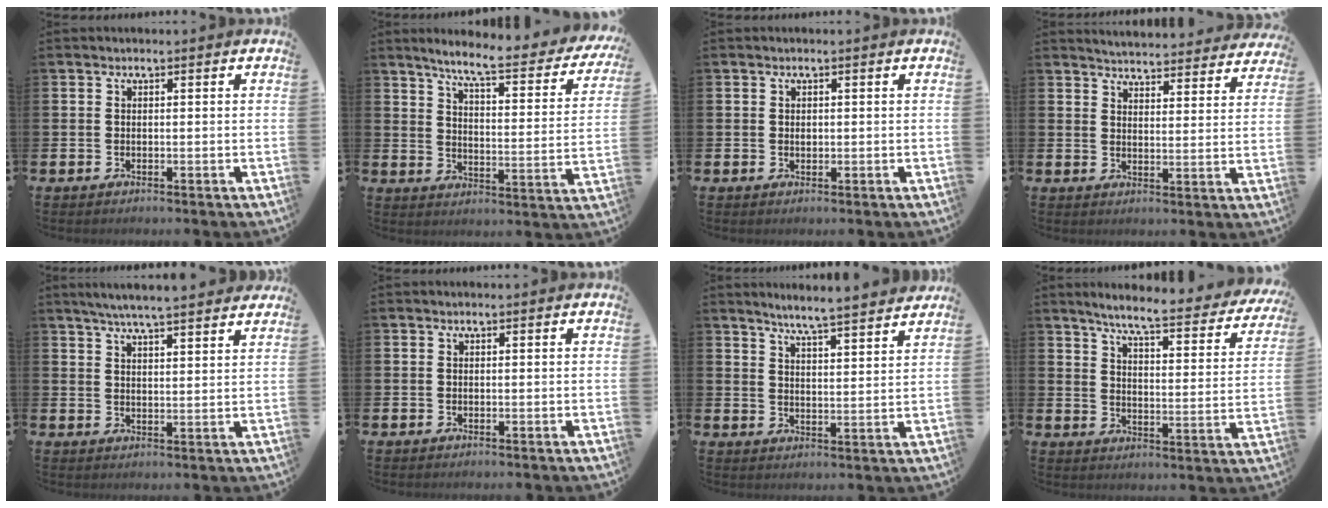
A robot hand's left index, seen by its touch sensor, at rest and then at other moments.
{"total": 6.8, "force": [5.8, 0.6, 3.5], "torque": [-0.087, -0.045, 0.090]}
{"total": 0.7, "force": [0.2, 0.5, 0.4], "torque": [0.005, -0.001, 0.000]}
{"total": 4.9, "force": [4.9, 0.5, 0.1], "torque": [-0.016, -0.038, 0.084]}
{"total": 5.6, "force": [5.4, -0.3, 1.5], "torque": [-0.041, -0.025, 0.096]}
{"total": 0.0}
{"total": 5.9, "force": [5.7, -0.6, 1.1], "torque": [-0.038, -0.040, 0.099]}
{"total": 6.5, "force": [5.8, 0.3, 2.9], "torque": [-0.076, -0.047, 0.090]}